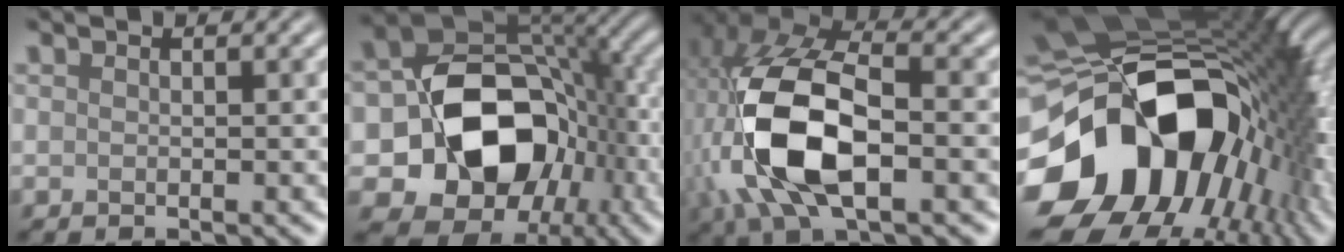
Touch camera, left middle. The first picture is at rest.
{"total": 13.1, "force": [-2.4, 10.0, 8.1], "torque": [-0.118, -0.009, -0.035]}
{"total": 12.2, "force": [-1.9, 6.1, 10.4], "torque": [-0.230, 0.002, -0.038]}
{"total": 18.9, "force": [-3.1, 13.4, 13.0], "torque": [-0.258, -0.034, -0.033]}